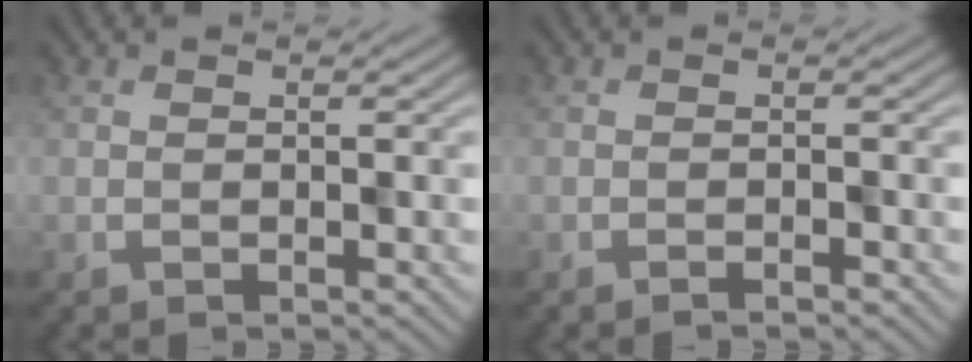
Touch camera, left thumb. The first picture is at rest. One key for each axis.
{"total": 0.8, "fx": -0.7, "fy": 0.0, "fz": 0.5, "tx": -0.008, "ty": 0.002, "tz": -0.015}